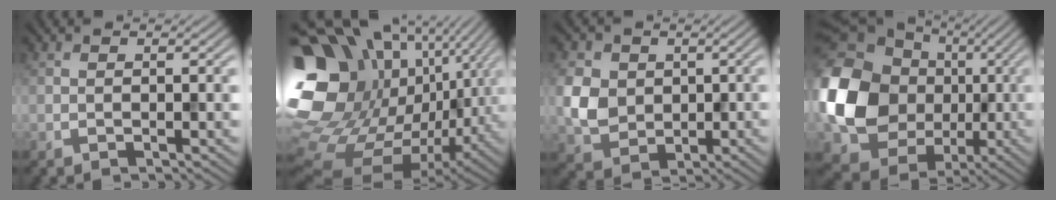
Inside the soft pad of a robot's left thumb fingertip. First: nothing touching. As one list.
[{"total": 19.5, "force": [2.8, 14.6, 12.6], "torque": [-0.287, -0.007, 0.086]}, {"total": 5.6, "force": [0.4, 5.1, 2.3], "torque": [-0.072, -0.006, 0.007]}, {"total": 17.7, "force": [-0.5, 15.4, 8.8], "torque": [-0.230, -0.021, -0.006]}]